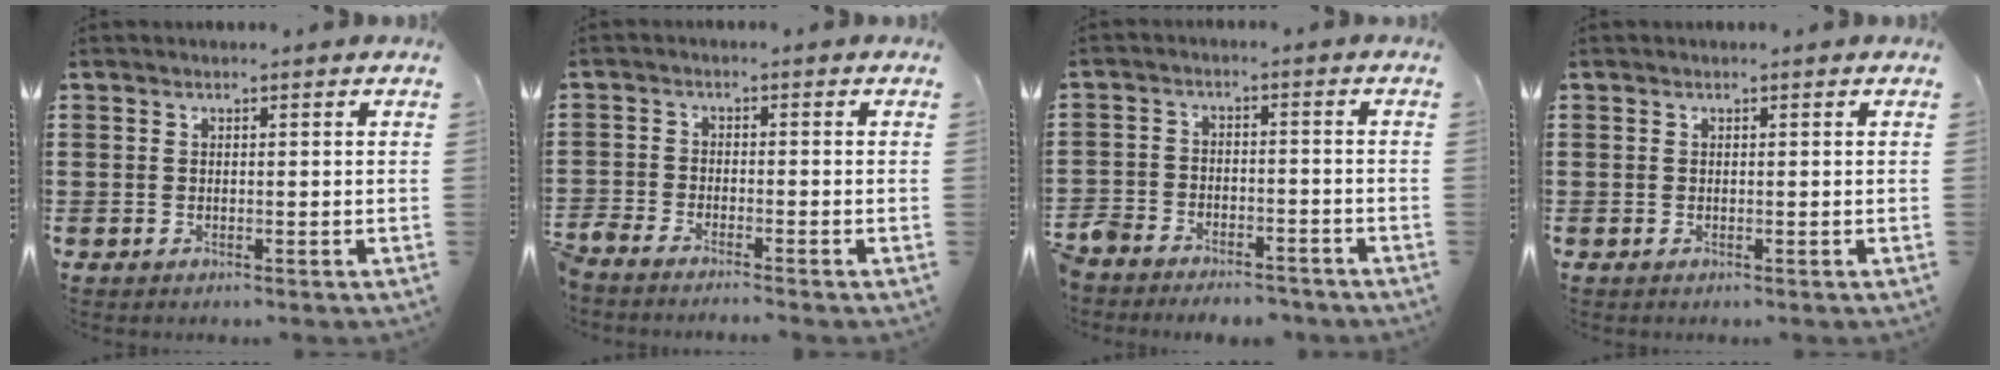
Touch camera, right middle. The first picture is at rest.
{"total": 2.6, "force": [-2.6, 0.0, 0.3], "torque": [-0.024, -0.009, -0.058]}
{"total": 4.8, "force": [-4.7, 1.1, 0.1], "torque": [-0.025, 0.001, -0.103]}
{"total": 0.0}